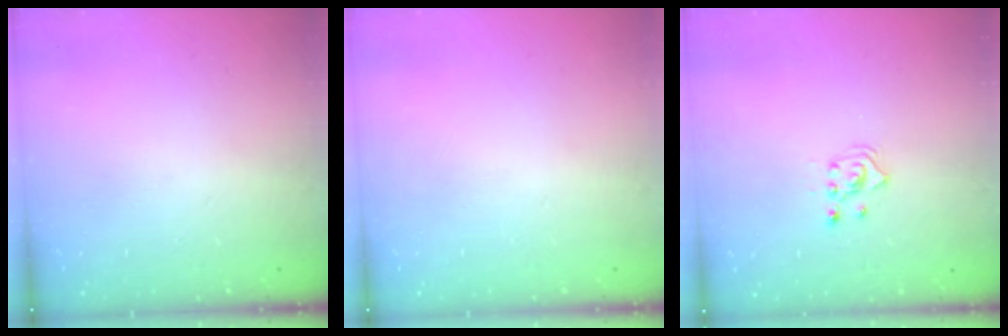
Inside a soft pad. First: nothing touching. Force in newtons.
{"total": 0.0}
{"total": 2.5, "press": 2.3, "slide": 1.0}